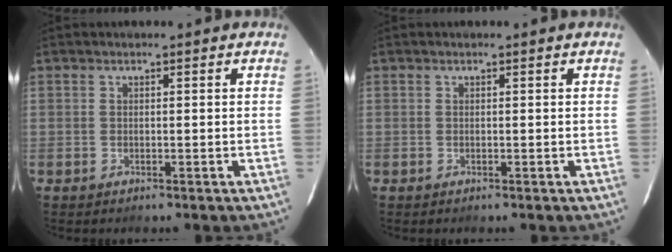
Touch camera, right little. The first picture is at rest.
{"total": 0.0}